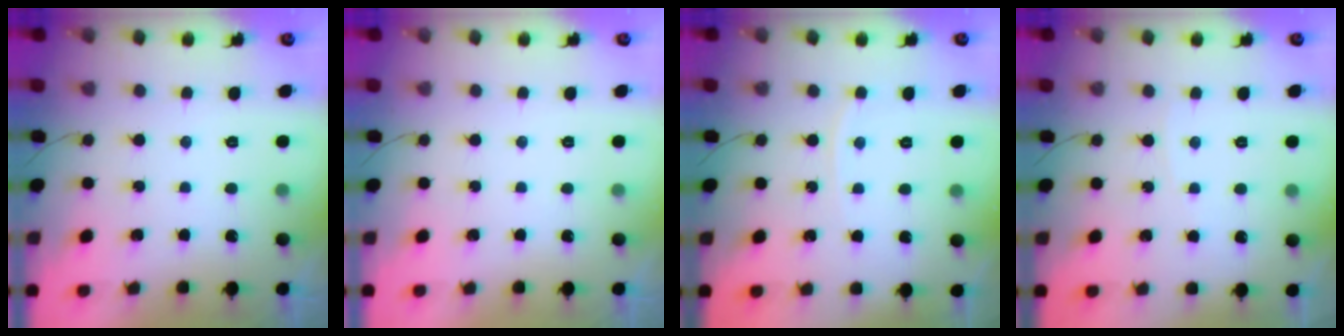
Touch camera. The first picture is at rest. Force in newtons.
{"total": 0.0}
{"total": 2.9, "press": 2.9, "slide": 0.5}
{"total": 2.9, "press": 2.9, "slide": 0.4}